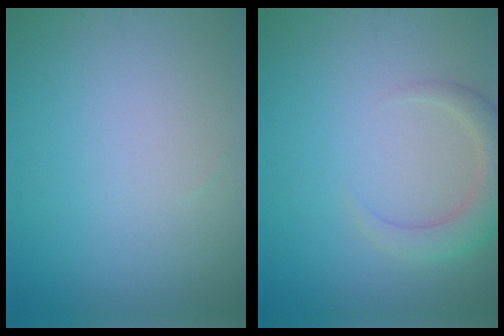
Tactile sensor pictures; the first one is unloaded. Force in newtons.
{"total": 3.1, "press": 3.1, "slide": 0.5}